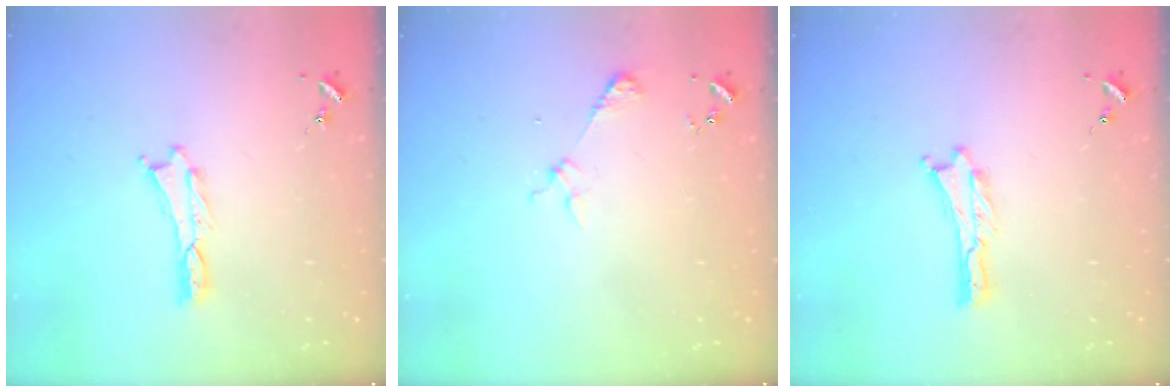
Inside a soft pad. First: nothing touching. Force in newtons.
{"total": 2.2, "press": 2.2, "slide": 0.2}
{"total": 0.0}